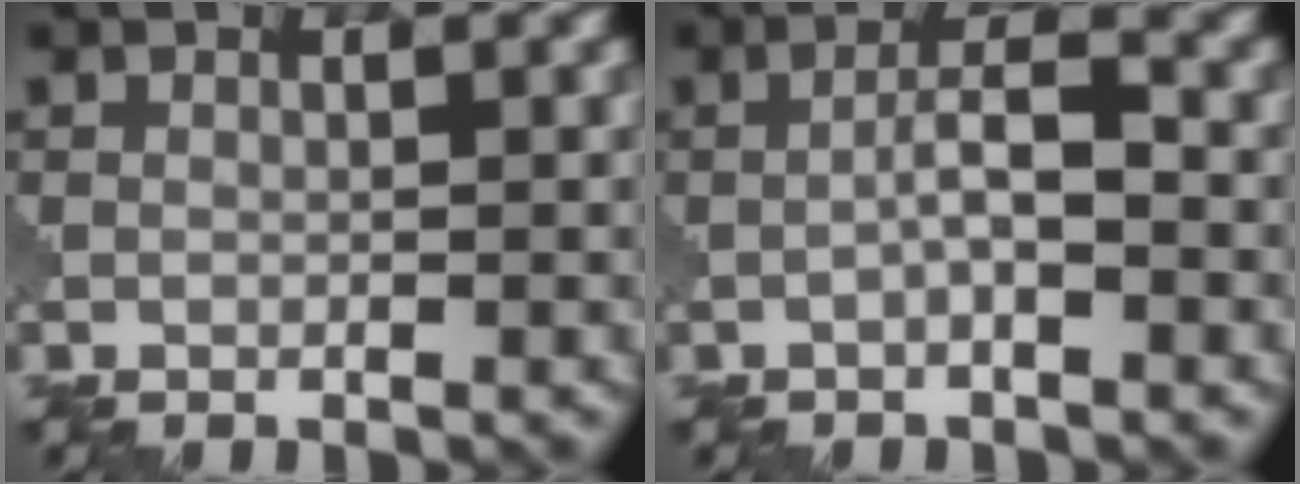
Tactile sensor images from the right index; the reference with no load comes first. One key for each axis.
{"total": 2.9, "fx": -0.8, "fy": 0.6, "fz": 2.7, "tx": -0.049, "ty": 0.010, "tz": -0.019}